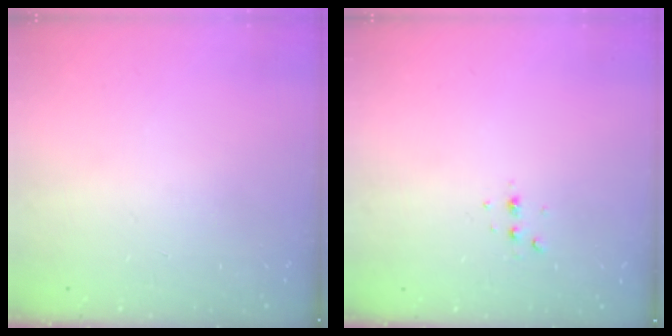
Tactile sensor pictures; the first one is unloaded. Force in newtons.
{"total": 2.8, "press": 2.8, "slide": 0.7}